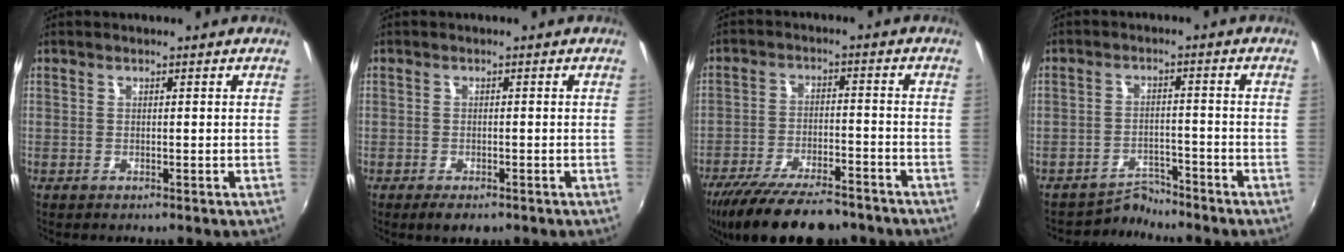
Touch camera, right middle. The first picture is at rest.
{"total": 2.9, "force": [-1.9, 1.3, 1.7], "torque": [-0.037, -0.010, -0.032]}
{"total": 17.0, "force": [-13.8, 4.8, 8.7], "torque": [-0.177, -0.029, -0.214]}
{"total": 4.2, "force": [-4.0, 0.4, -1.1], "torque": [0.015, 0.014, -0.065]}